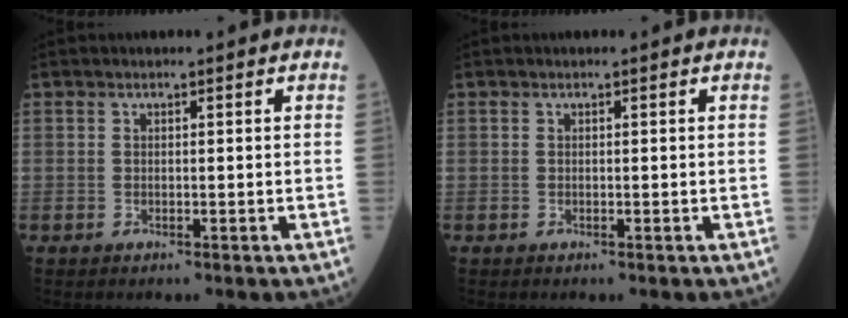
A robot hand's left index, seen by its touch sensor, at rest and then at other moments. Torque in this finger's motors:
{"motor_torque": [0.30, -0.18, 0.01, 0.01]}